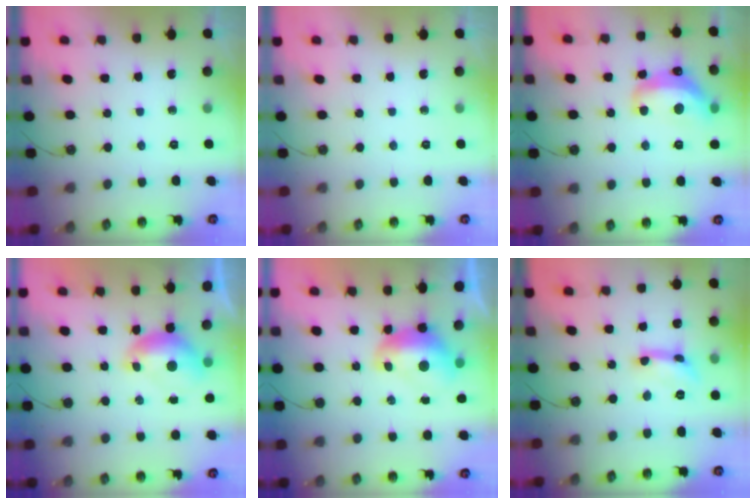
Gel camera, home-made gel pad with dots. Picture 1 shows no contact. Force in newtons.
{"total": 0.0}
{"total": 8.4, "press": 8.3, "slide": 0.9}
{"total": 0.6, "press": 0.3, "slide": 0.5}
{"total": 1.7, "press": 1.6, "slide": 0.6}
{"total": 2.7, "press": 2.7, "slide": 0.3}